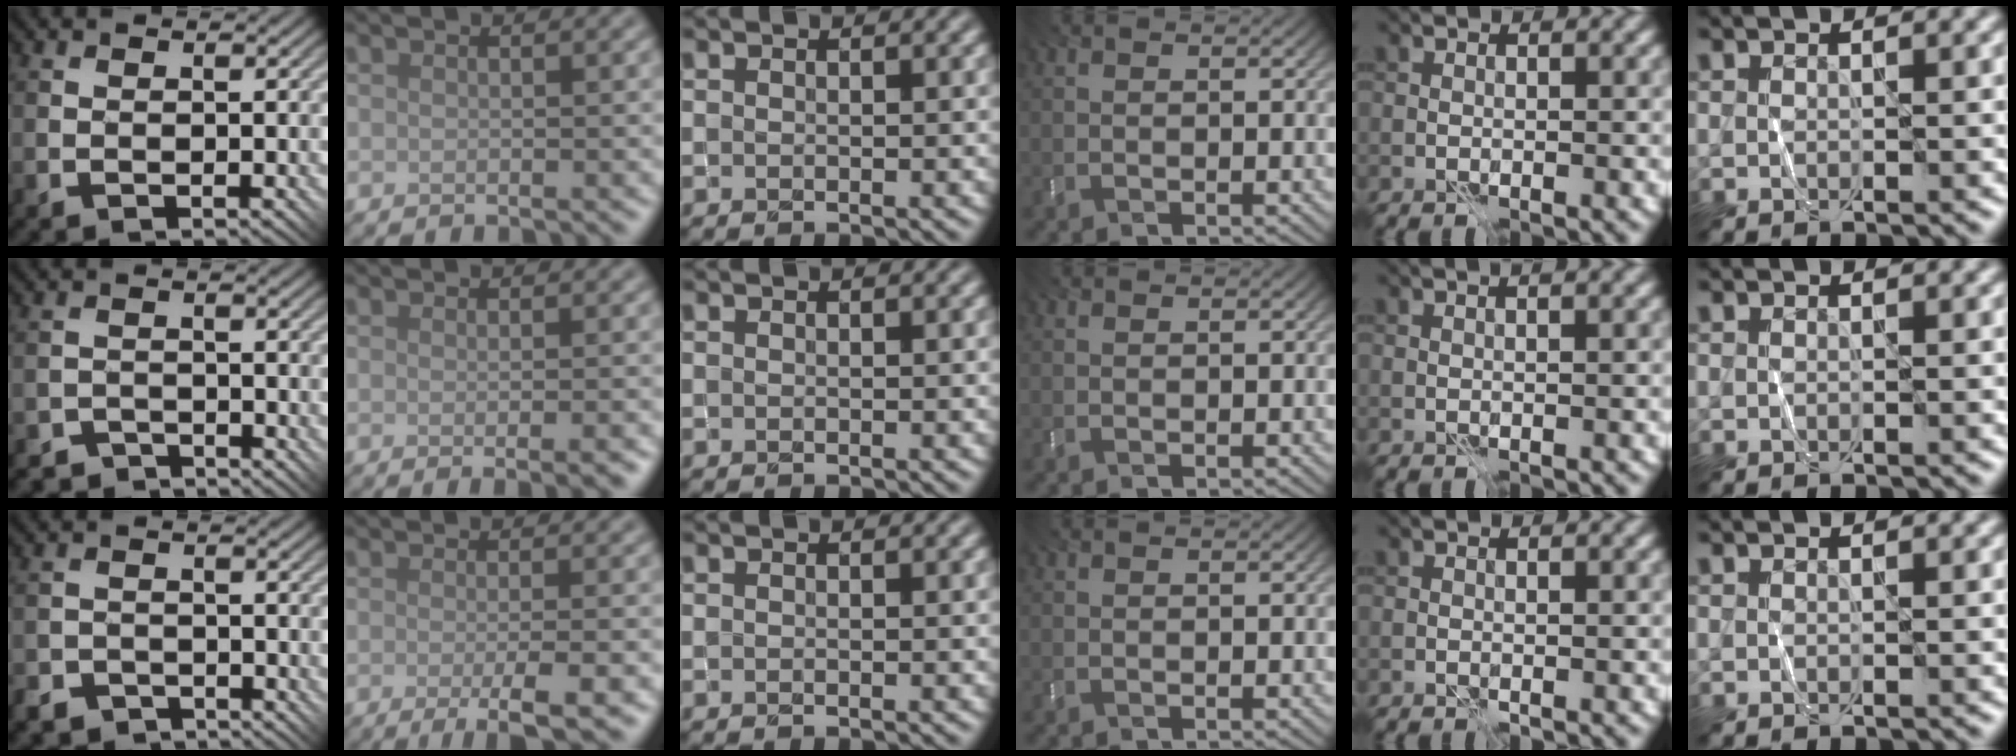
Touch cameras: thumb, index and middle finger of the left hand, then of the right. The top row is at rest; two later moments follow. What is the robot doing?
{"motion": "fold", "object": "shorts"}